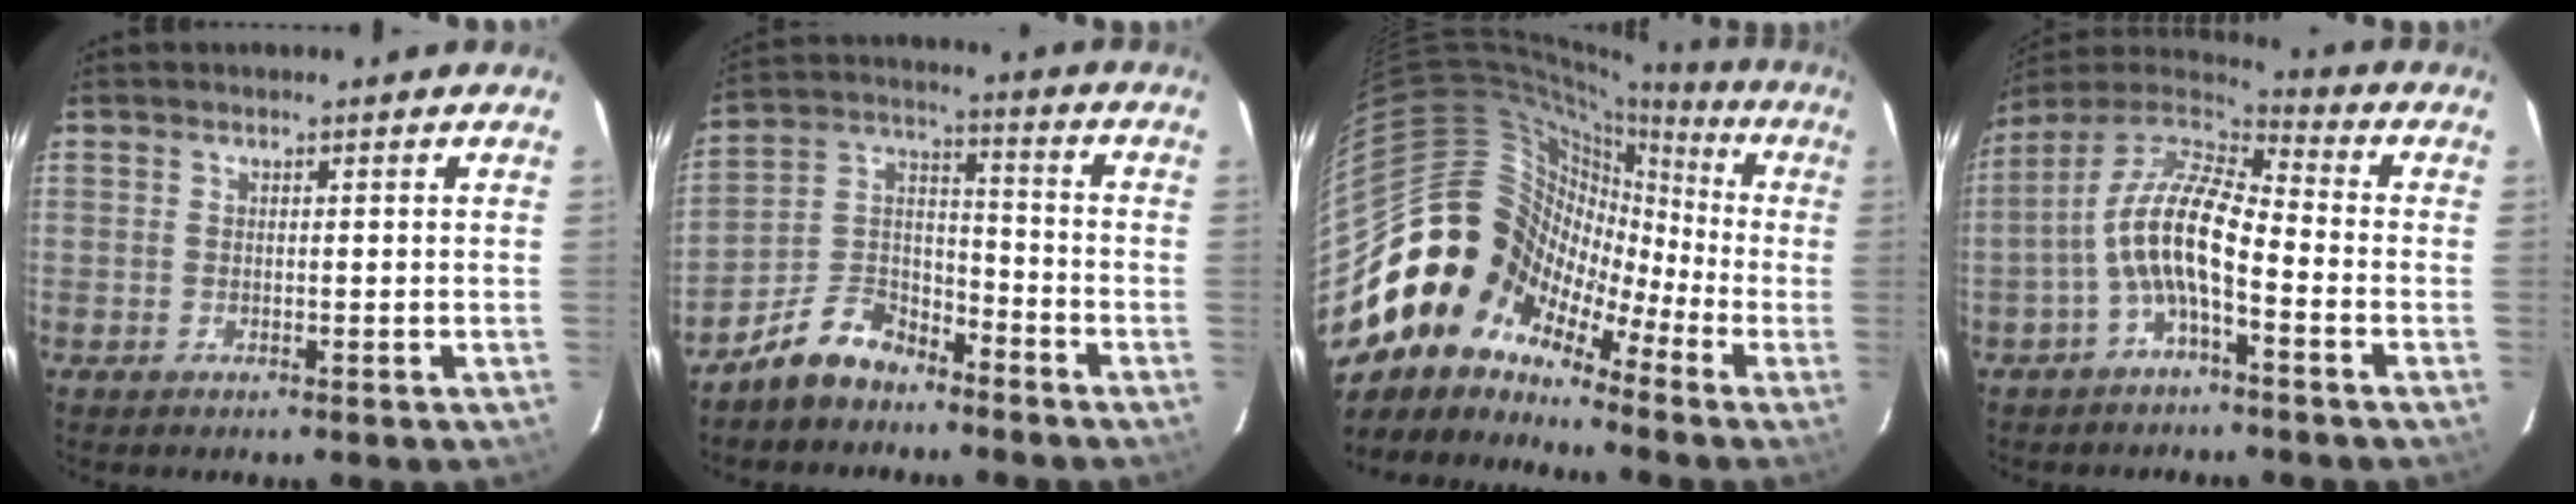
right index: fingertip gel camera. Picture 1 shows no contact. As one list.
[{"total": 9.9, "force": [-7.2, 5.4, 4.1], "torque": [-0.098, 0.044, -0.130]}, {"total": 13.5, "force": [-4.5, 11.9, 4.4], "torque": [-0.076, 0.014, -0.106]}, {"total": 11.7, "force": [-3.7, 3.9, 10.4], "torque": [-0.213, 0.011, -0.072]}]